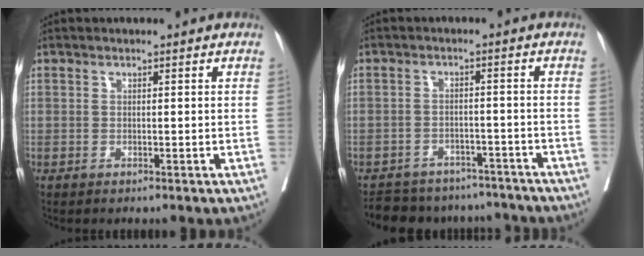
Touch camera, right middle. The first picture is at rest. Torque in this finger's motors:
{"motor_torque": [0.52, -0.67, 0.06, 0.02]}